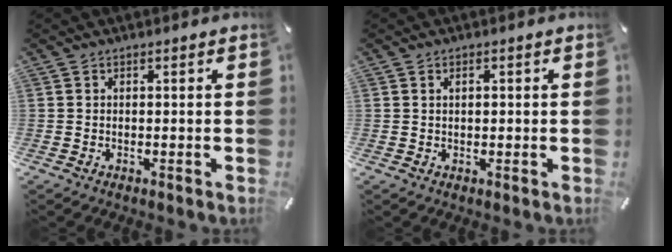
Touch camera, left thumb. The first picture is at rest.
{"total": 1.2, "force": [0.3, 0.8, 0.9], "torque": [-0.011, 0.002, 0.002]}